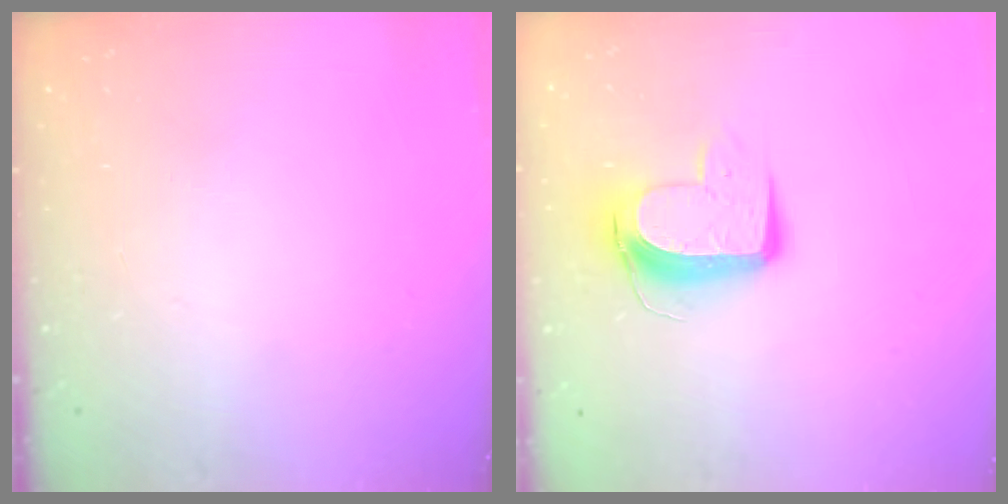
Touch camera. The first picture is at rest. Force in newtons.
{"total": 10.6, "press": 10.6, "slide": 0.9}